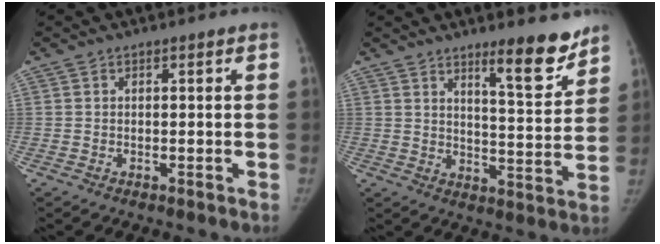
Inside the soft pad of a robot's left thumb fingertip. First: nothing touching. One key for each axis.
{"total": 10.1, "fx": 7.5, "fy": 1.9, "fz": 6.5, "tx": -0.073, "ty": -0.064, "tz": 0.116}